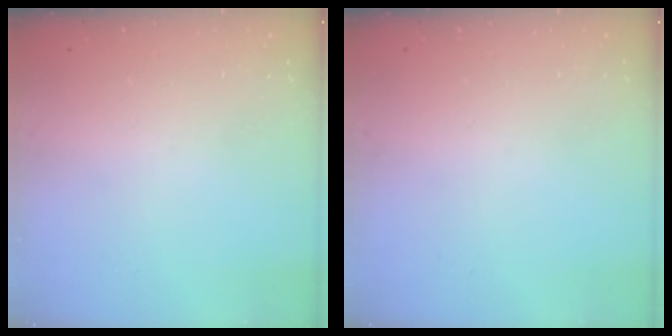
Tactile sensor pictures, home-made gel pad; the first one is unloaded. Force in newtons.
{"total": 0.0}